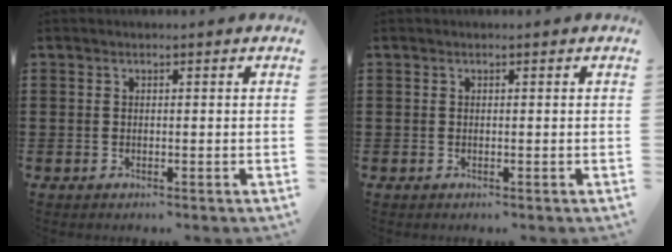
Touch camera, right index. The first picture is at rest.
{"total": 0.0}